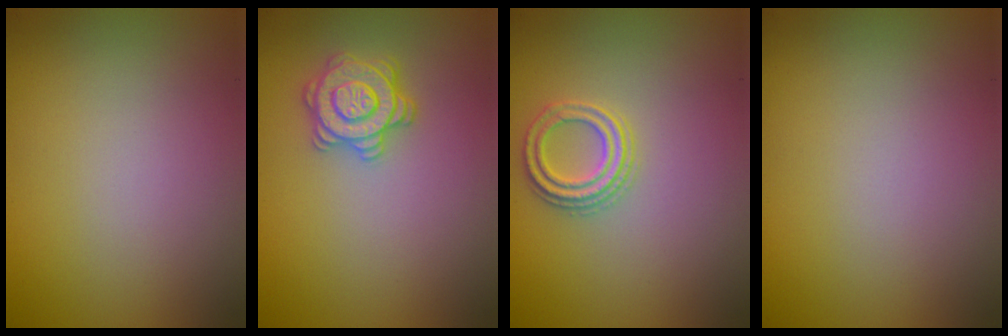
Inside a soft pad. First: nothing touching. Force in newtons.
{"total": 3.1, "press": 3.0, "slide": 0.6}
{"total": 2.3, "press": 2.2, "slide": 0.5}
{"total": 0.0}